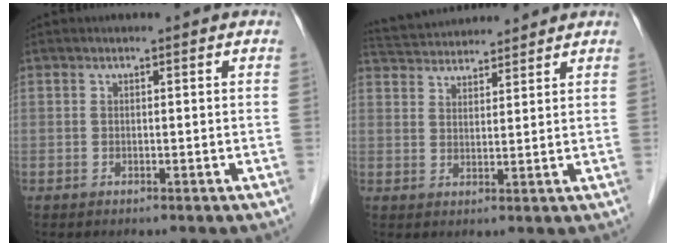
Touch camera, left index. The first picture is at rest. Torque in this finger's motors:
{"motor_torque": [-0.34, -0.85, 0.20, 0.05]}